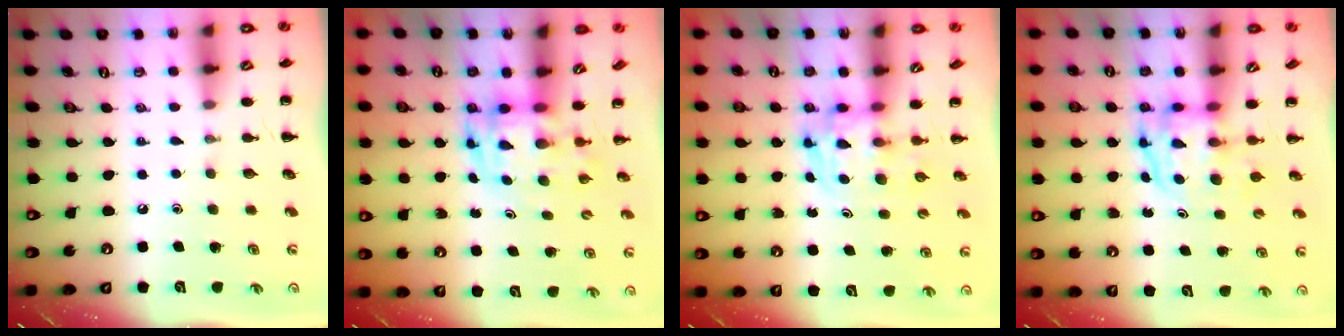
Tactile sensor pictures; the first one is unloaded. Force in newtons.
{"total": 3.7, "press": 3.6, "slide": 0.7}
{"total": 3.6, "press": 3.5, "slide": 0.6}
{"total": 3.9, "press": 3.9, "slide": 0.7}